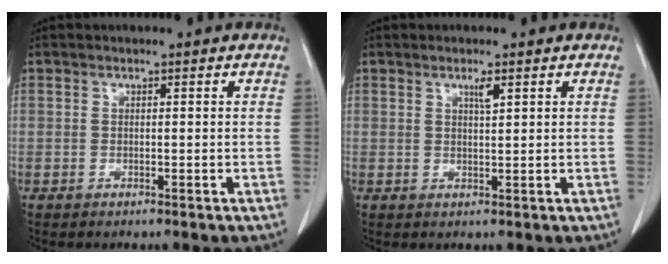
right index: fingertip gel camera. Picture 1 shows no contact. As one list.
[{"total": 1.6, "force": [0.9, 0.0, 1.3], "torque": [-0.025, -0.003, 0.016]}]